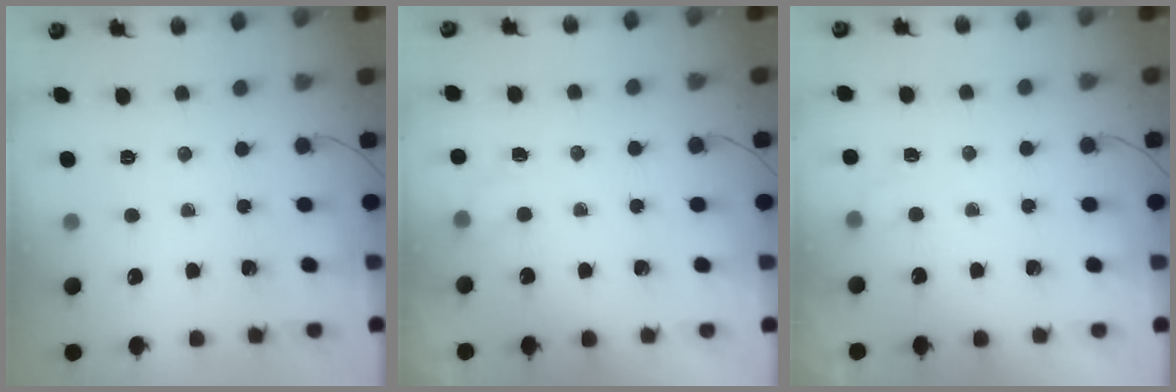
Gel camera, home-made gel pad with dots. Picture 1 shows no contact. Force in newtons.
{"total": 2.5, "press": 1.9, "slide": 1.6}
{"total": 2.0, "press": 1.4, "slide": 1.4}